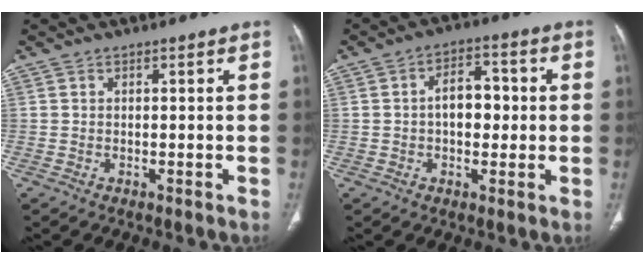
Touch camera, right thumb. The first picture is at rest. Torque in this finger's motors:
{"motor_torque": [0.81, 0.73, 0.23, -0.48, 0.26]}